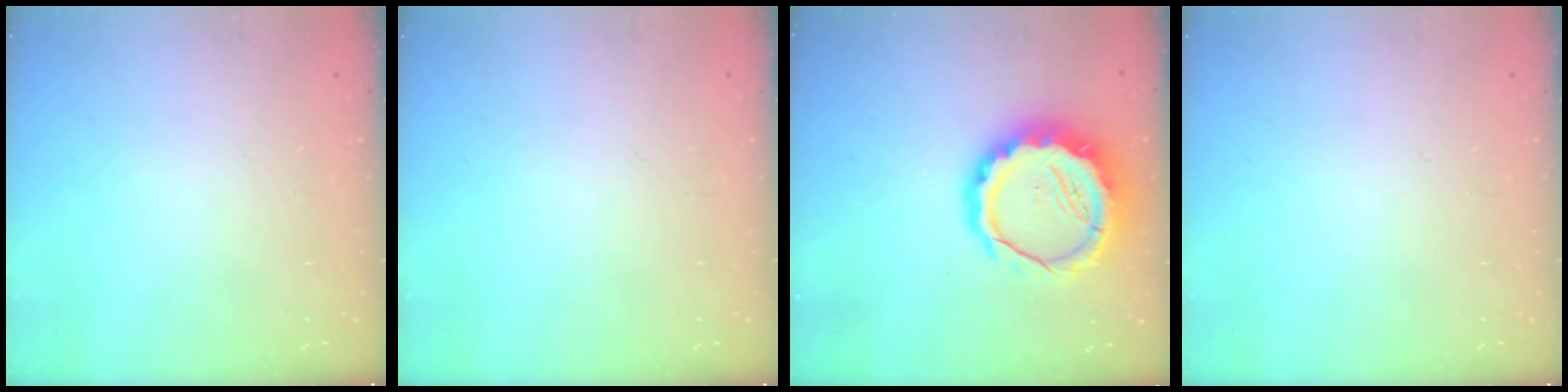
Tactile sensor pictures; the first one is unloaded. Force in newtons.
{"total": 0.0}
{"total": 13.4, "press": 13.1, "slide": 2.9}
{"total": 0.0}